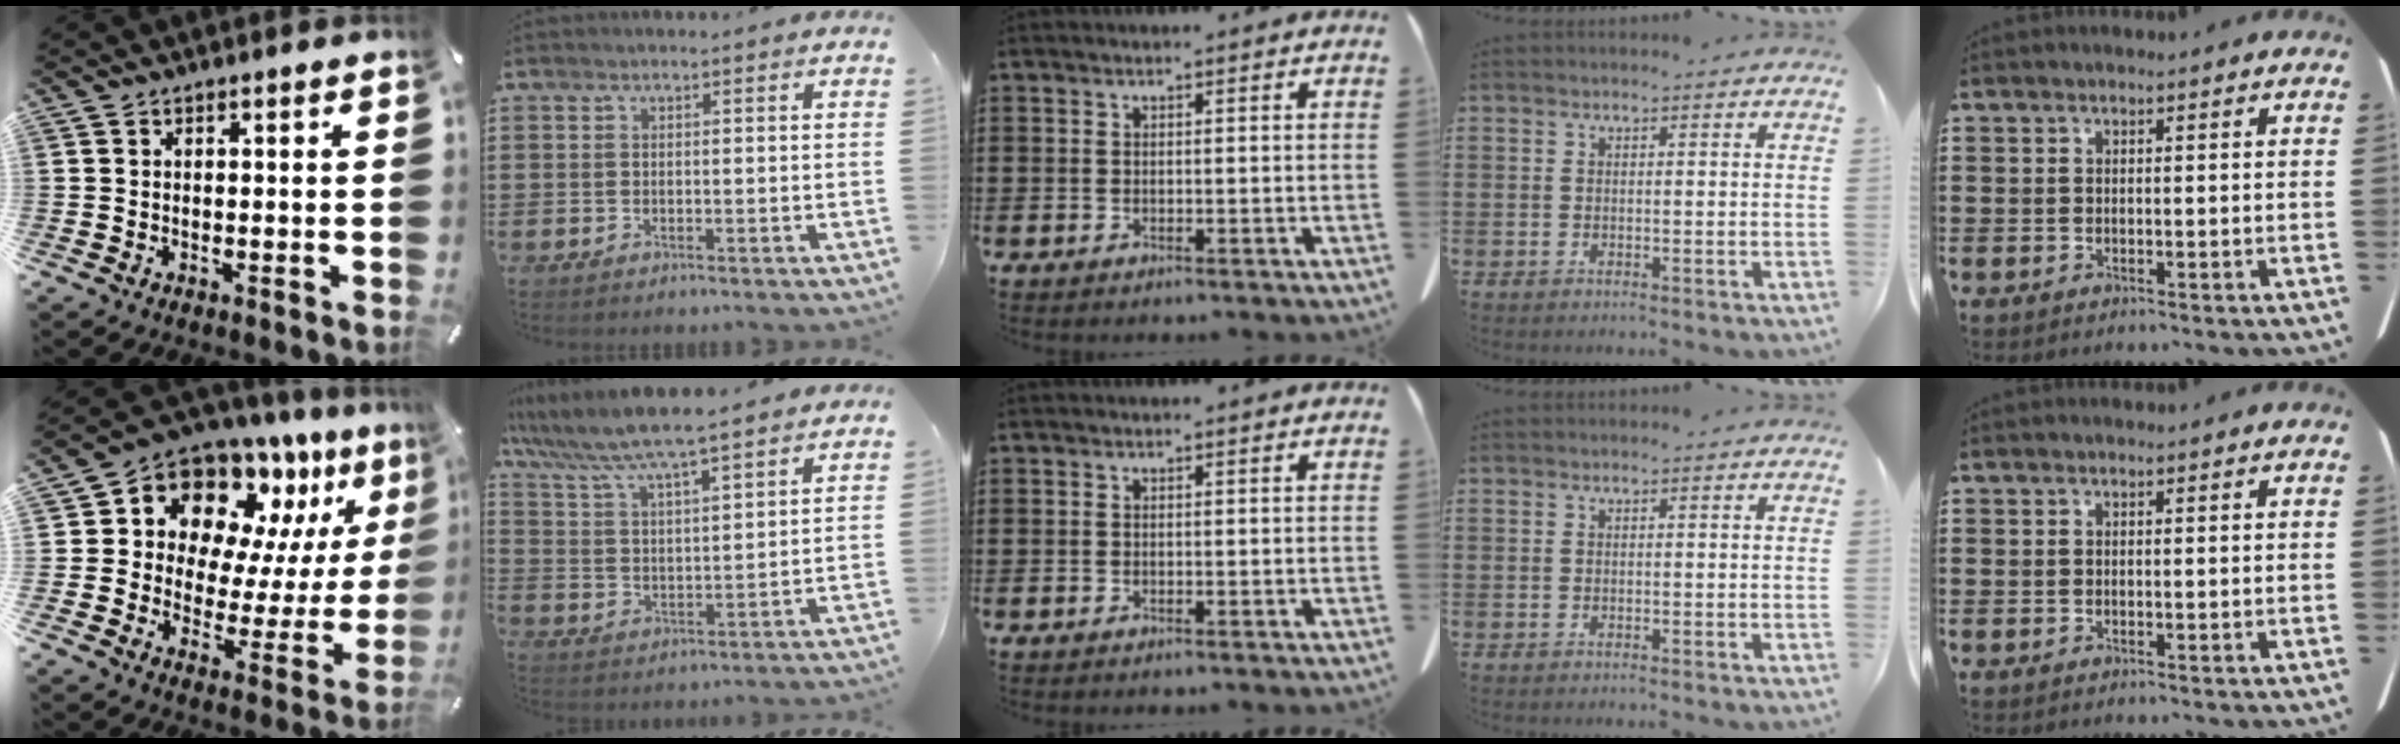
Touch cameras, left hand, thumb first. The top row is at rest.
{"thumb": {"total": 13.6, "force": [10.9, 7.1, 4.0], "torque": [-0.071, -0.112, 0.190]}, "index": {"total": 6.4, "force": [5.9, -0.2, 2.6], "torque": [-0.077, -0.035, 0.098]}}